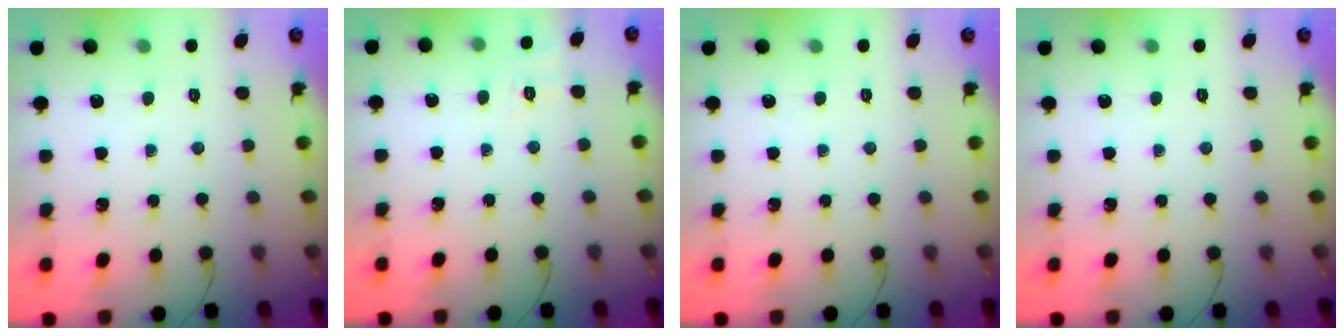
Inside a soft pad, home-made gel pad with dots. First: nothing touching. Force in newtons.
{"total": 2.6, "press": 1.6, "slide": 2.1}
{"total": 0.0}
{"total": 0.0}